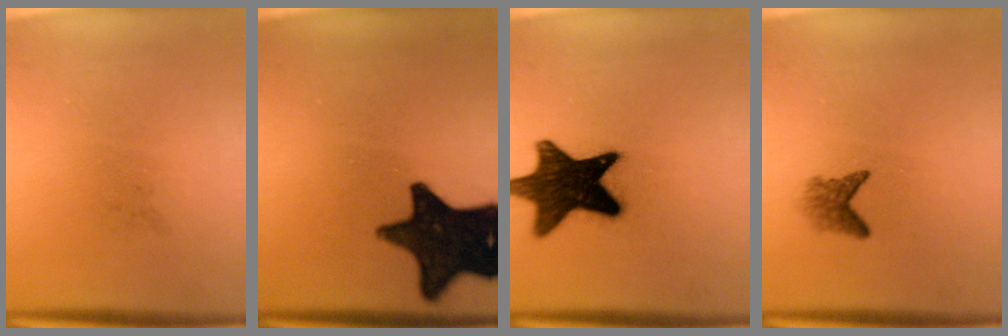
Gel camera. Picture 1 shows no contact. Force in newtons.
{"total": 16.1}
{"total": 16.2}
{"total": 2.2}